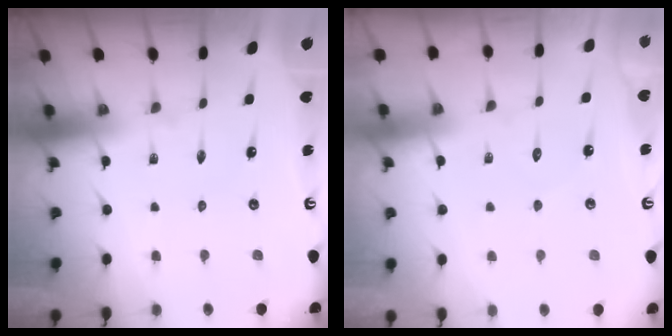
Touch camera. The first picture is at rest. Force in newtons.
{"total": 3.9, "press": 3.8, "slide": 0.4}